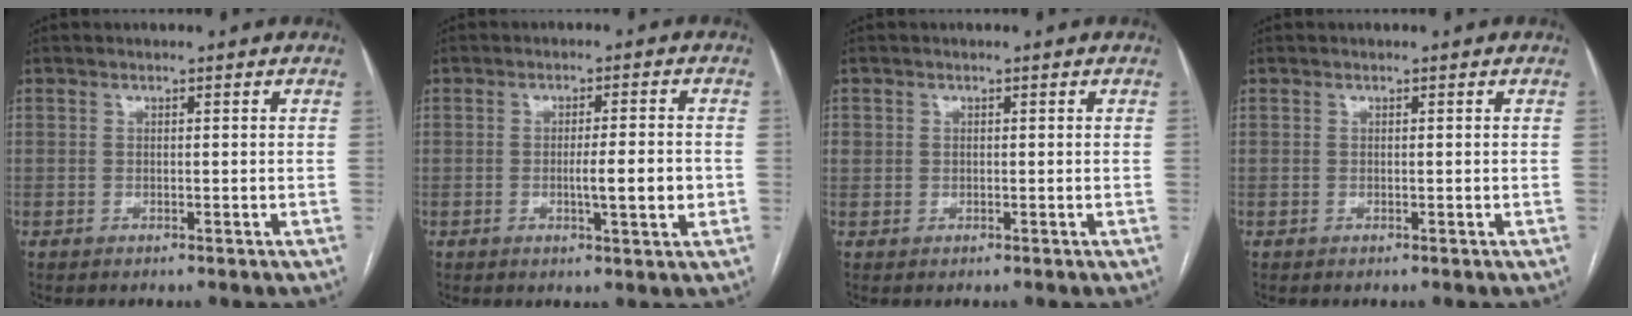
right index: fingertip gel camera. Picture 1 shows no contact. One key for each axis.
{"total": 5.6, "fx": -1.0, "fy": 0.4, "fz": 5.5, "tx": -0.087, "ty": -0.005, "tz": -0.013}
{"total": 1.1, "fx": 0.3, "fy": 1.1, "fz": 0.2, "tx": 0.004, "ty": 0.005, "tz": 0.003}
{"total": 0.0}